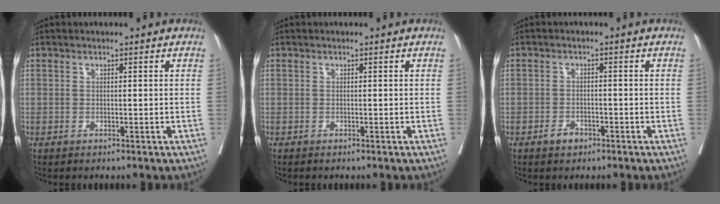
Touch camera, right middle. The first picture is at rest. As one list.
[{"total": 0.0}, {"total": 2.0, "force": [-1.3, 1.2, 0.9], "torque": [-0.012, 0.004, -0.019]}]